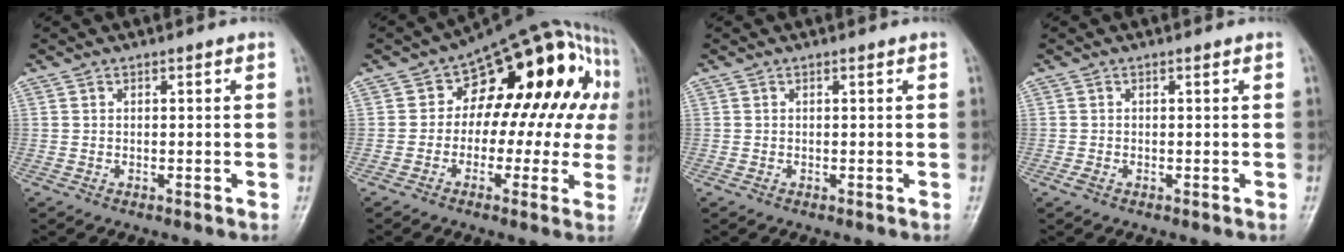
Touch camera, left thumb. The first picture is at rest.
{"total": 19.6, "force": [2.4, 11.5, 15.7], "torque": [-0.151, 0.044, 0.020]}
{"total": 0.0}
{"total": 0.9, "force": [-0.6, 0.5, 0.5], "torque": [-0.014, -0.002, -0.012]}